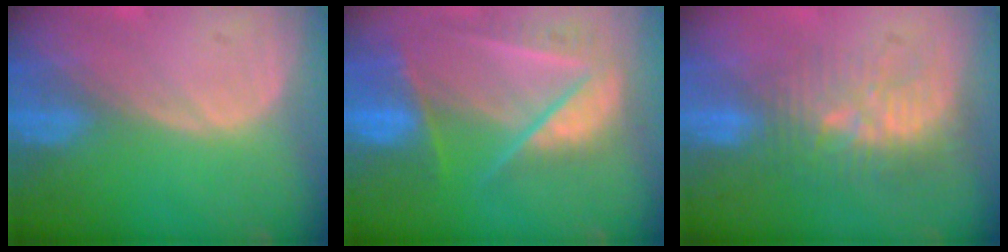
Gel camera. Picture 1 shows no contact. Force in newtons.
{"total": 9.7, "press": 8.2, "slide": 5.1}
{"total": 9.6, "press": 8.6, "slide": 4.2}